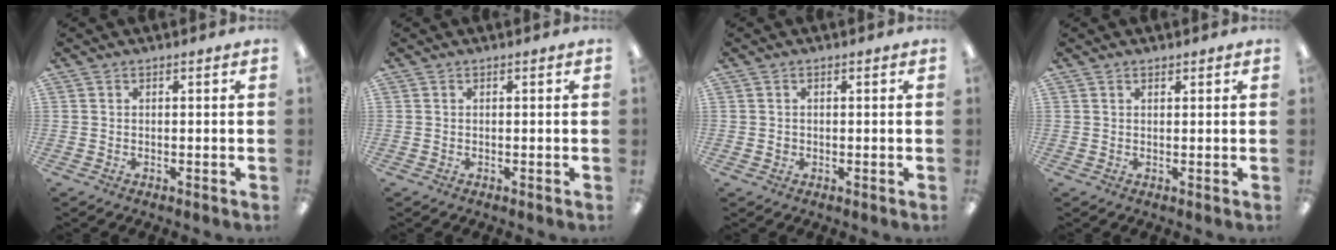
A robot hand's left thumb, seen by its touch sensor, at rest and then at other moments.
{"total": 0.0}
{"total": 0.9, "force": [0.1, 0.9, 0.2], "torque": [0.003, 0.002, -0.002]}
{"total": 1.0, "force": [0.8, 0.5, 0.2], "torque": [-0.005, 0.001, 0.015]}